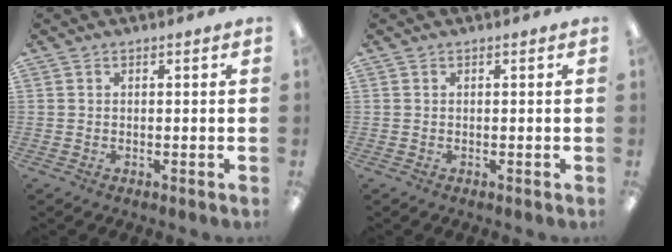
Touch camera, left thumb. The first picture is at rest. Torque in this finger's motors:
{"motor_torque": [0.00, 0.00, 0.00, 0.00, 0.00]}